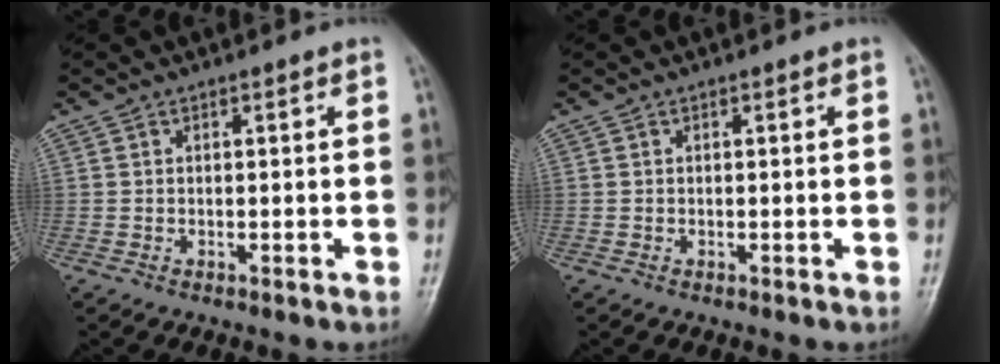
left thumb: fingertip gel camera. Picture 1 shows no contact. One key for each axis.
{"total": 0.0}